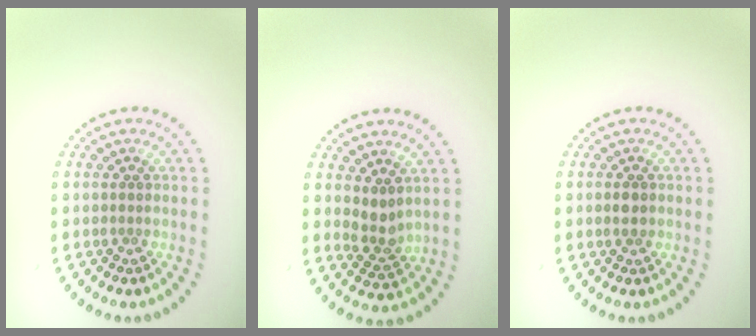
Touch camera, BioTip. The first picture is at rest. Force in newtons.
{"total": 2.0, "press": 1.7, "slide": 1.1}
{"total": 1.5, "press": 1.5, "slide": 0.1}